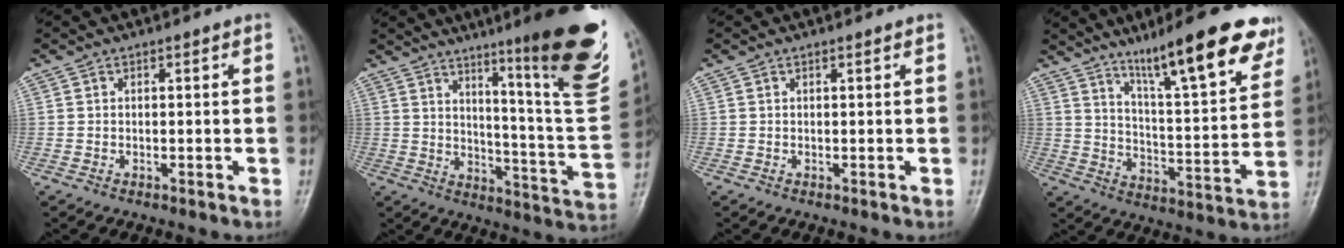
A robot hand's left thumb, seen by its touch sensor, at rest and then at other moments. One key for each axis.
{"total": 23.2, "fx": 13.6, "fy": 2.3, "fz": 18.6, "tx": -0.227, "ty": -0.077, "tz": 0.198}
{"total": 0.0}
{"total": 19.5, "fx": 13.1, "fy": 3.6, "fz": 13.9, "tx": -0.171, "ty": -0.059, "tz": 0.203}